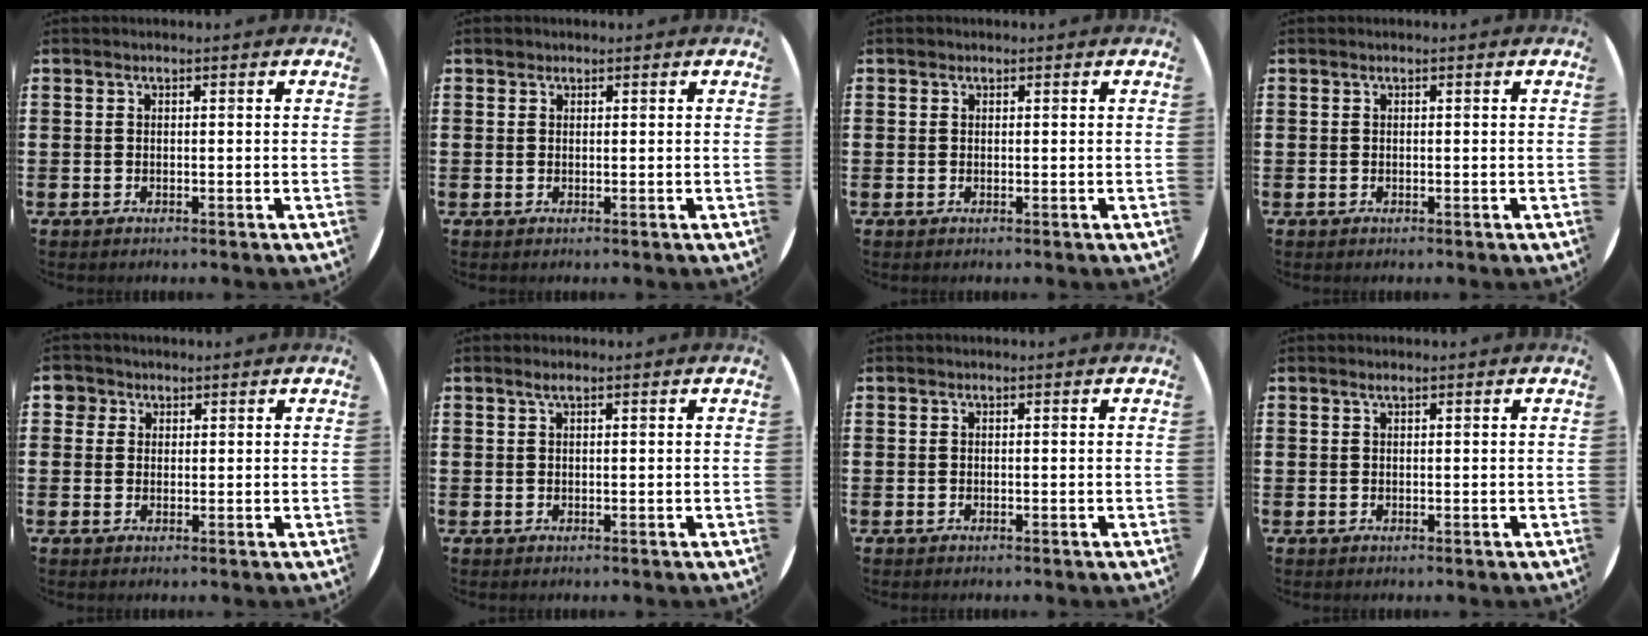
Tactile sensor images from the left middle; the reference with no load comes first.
{"total": 0.7, "force": [0.6, 0.4, -0.1], "torque": [0.010, 0.001, 0.009]}
{"total": 0.0}
{"total": 0.0}
{"total": 1.9, "force": [1.3, 1.4, 0.1], "torque": [0.004, 0.004, 0.024]}
{"total": 0.9, "force": [0.6, 0.1, 0.6], "torque": [-0.011, 0.003, 0.010]}
{"total": 0.0}
{"total": 0.5, "force": [0.4, 0.0, 0.3], "torque": [-0.005, 0.001, 0.007]}